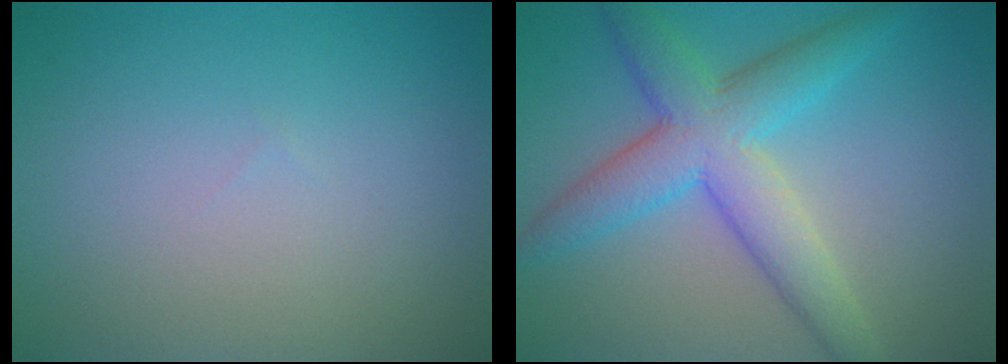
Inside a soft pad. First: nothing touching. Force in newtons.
{"total": 6.4, "press": 6.4, "slide": 0.1}